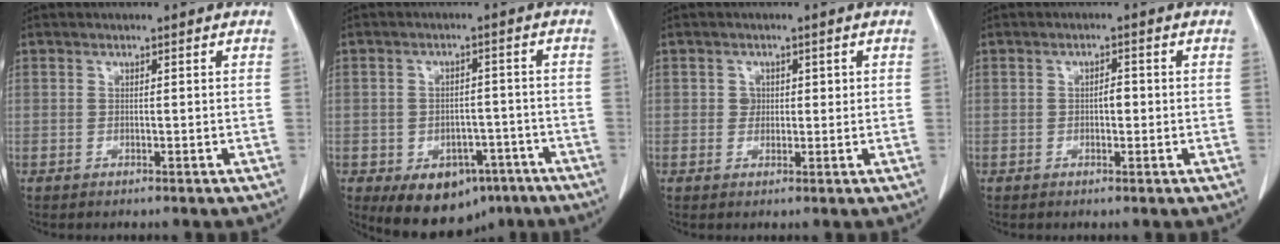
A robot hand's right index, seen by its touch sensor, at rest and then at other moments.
{"total": 9.7, "force": [-5.5, 6.5, 4.7], "torque": [-0.056, 0.013, -0.070]}
{"total": 1.9, "force": [0.4, 1.7, 0.7], "torque": [-0.006, 0.004, 0.005]}
{"total": 1.3, "force": [-0.1, 0.6, 1.1], "torque": [-0.016, 0.003, -0.002]}